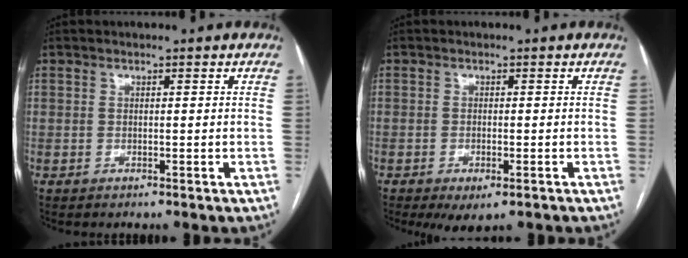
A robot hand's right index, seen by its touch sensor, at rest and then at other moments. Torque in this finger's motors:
{"motor_torque": [0.79, -0.61, 0.29, 0.02]}